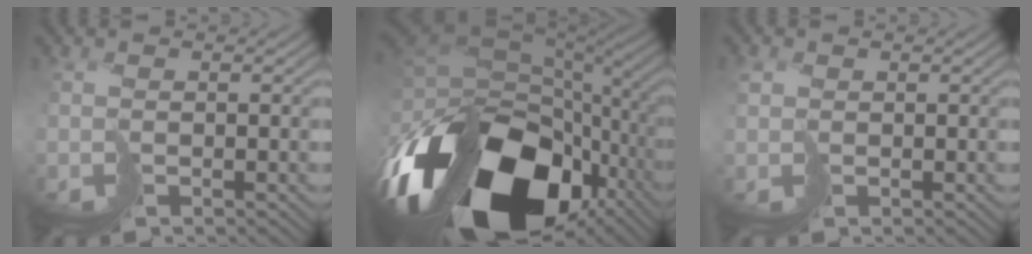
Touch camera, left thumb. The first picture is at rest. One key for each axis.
{"total": 18.8, "fx": -8.3, "fy": 10.6, "fz": 13.1, "tx": -0.294, "ty": -0.033, "tz": -0.105}
{"total": 1.4, "fx": 0.8, "fy": 1.2, "fz": 0.2, "tx": -0.008, "ty": -0.001, "tz": 0.014}